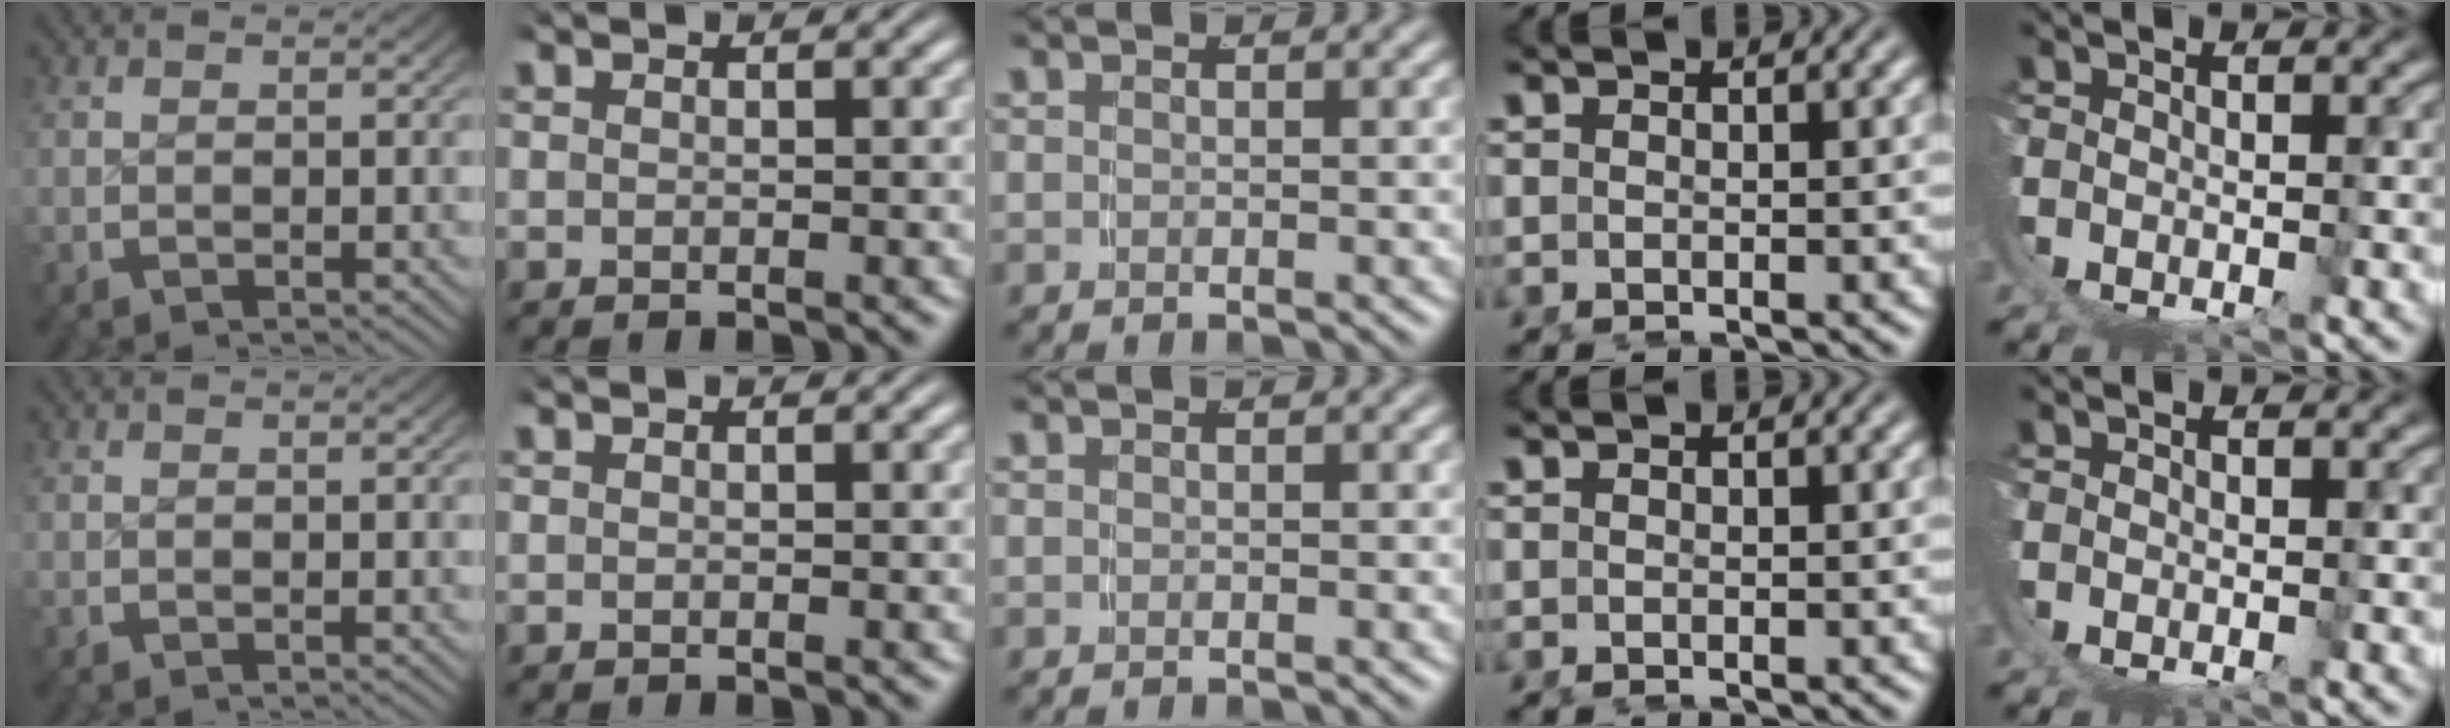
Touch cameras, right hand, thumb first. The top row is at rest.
{}